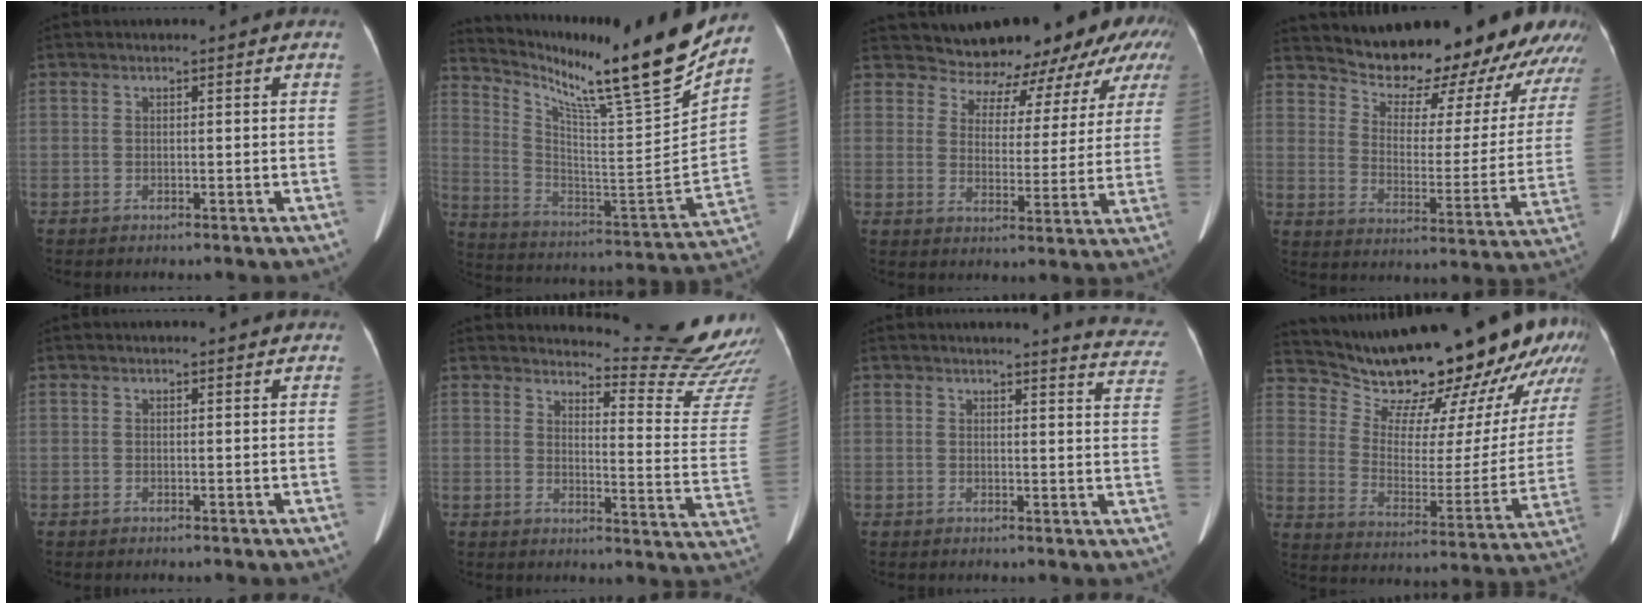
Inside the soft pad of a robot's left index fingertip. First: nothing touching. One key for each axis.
{"total": 24.8, "fx": 20.2, "fy": -0.2, "fz": 14.4, "tx": -0.251, "ty": -0.088, "tz": 0.303}
{"total": 15.9, "fx": 14.1, "fy": 6.2, "fz": 4.0, "tx": -0.022, "ty": -0.018, "tz": 0.146}
{"total": 27.5, "fx": 24.8, "fy": 6.2, "fz": 10.1, "tx": -0.141, "ty": -0.105, "tz": 0.300}
{"total": 2.9, "fx": 2.6, "fy": 0.6, "fz": 1.0, "tx": -0.010, "ty": 0.002, "tz": 0.025}
{"total": 16.9, "fx": 16.5, "fy": -1.0, "fz": 3.2, "tx": -0.040, "ty": -0.168, "tz": 0.177}
{"total": 9.1, "fx": 9.0, "fy": 0.4, "fz": 1.6, "tx": 0.006, "ty": -0.079, "tz": 0.064}
{"total": 29.4, "fx": 26.0, "fy": 6.0, "fz": 12.3, "tx": -0.190, "ty": -0.106, "tz": 0.338}